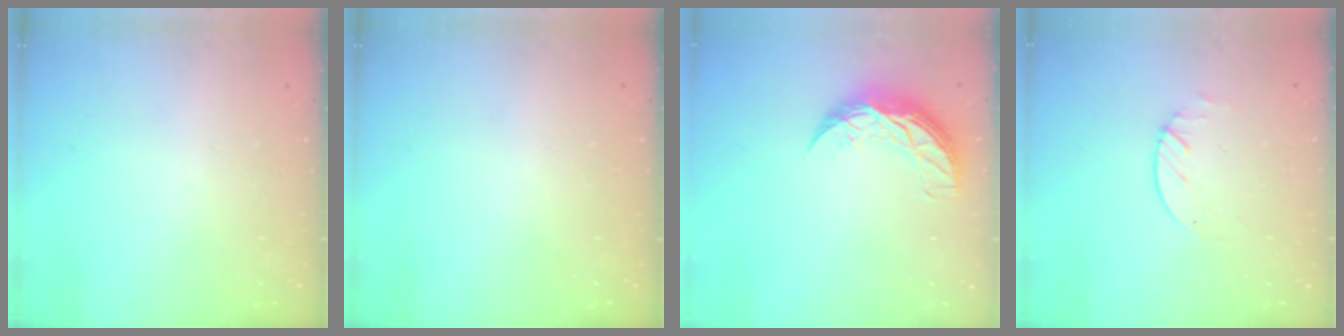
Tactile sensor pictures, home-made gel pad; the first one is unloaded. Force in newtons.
{"total": 0.0}
{"total": 9.7, "press": 9.7, "slide": 0.5}
{"total": 1.7, "press": 1.7, "slide": 0.2}